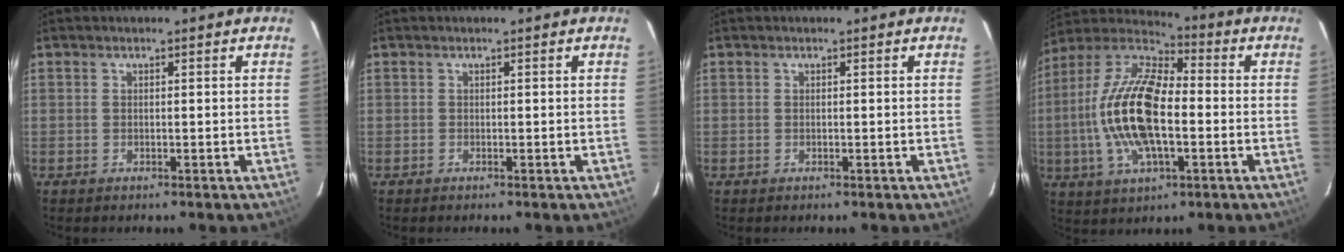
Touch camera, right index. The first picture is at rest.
{"total": 0.0}
{"total": 0.0}
{"total": 19.1, "force": [-2.1, 8.4, 17.1], "torque": [-0.349, 0.005, -0.049]}